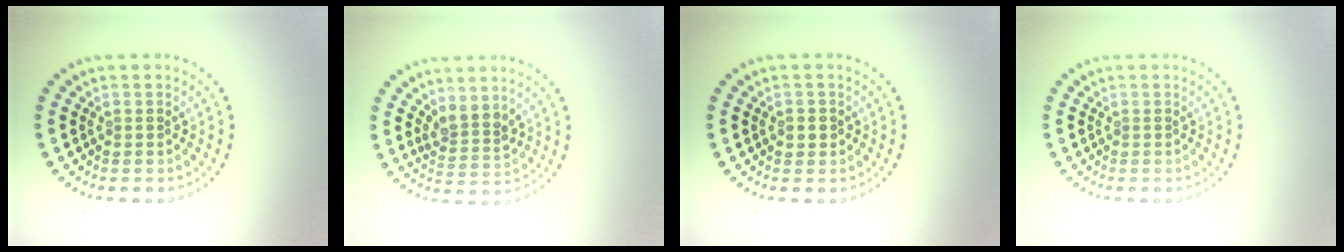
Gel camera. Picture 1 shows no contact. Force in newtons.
{"total": 2.4, "press": 1.9, "slide": 1.4}
{"total": 1.1, "press": 1.0, "slide": 0.3}
{"total": 0.0}